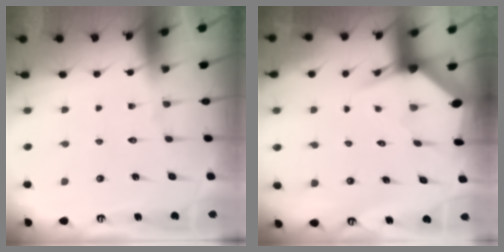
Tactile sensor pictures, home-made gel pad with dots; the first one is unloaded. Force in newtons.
{"total": 3.4, "press": 3.3, "slide": 0.4}